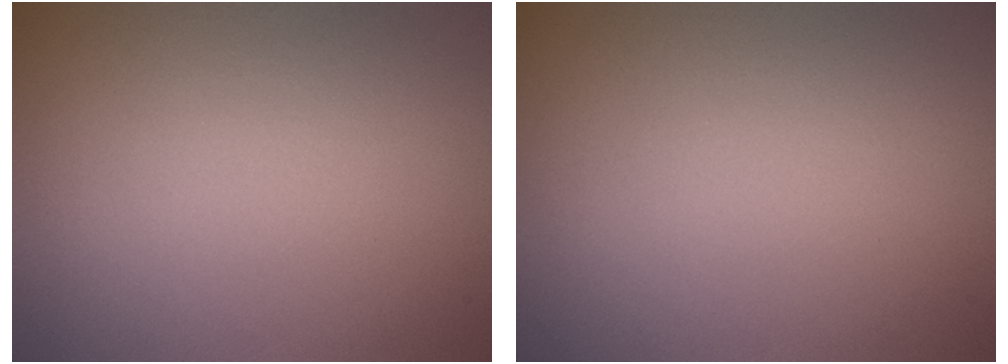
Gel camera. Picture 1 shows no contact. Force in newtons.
{"total": 0.0}